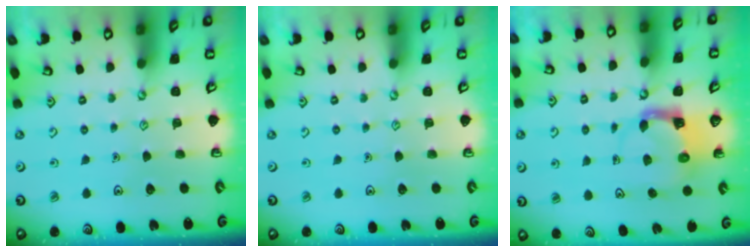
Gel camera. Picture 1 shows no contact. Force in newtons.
{"total": 0.0}
{"total": 3.8, "press": 3.7, "slide": 0.6}